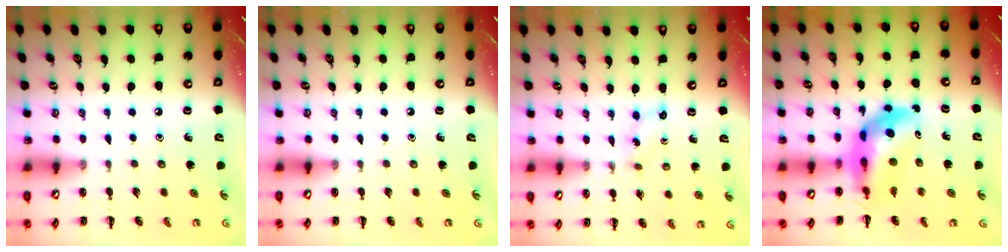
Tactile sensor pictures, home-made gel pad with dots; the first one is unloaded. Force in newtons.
{"total": 0.0}
{"total": 2.8, "press": 2.6, "slide": 1.0}
{"total": 10.6, "press": 10.0, "slide": 3.3}